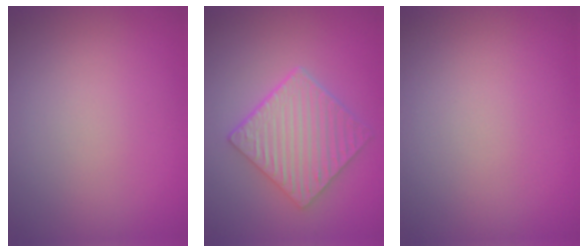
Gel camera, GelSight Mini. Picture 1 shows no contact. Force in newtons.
{"total": 5.3, "press": 4.4, "slide": 2.9}
{"total": 0.0}